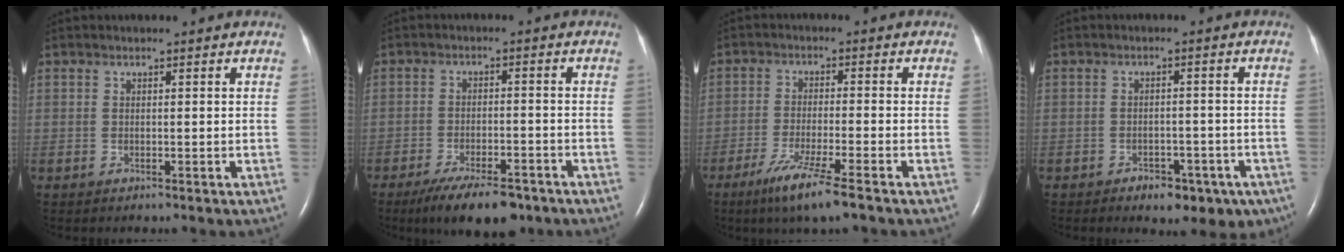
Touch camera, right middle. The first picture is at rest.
{"total": 10.0, "force": [-7.5, 3.1, 5.8], "torque": [-0.094, -0.011, -0.118]}
{"total": 7.5, "force": [-4.9, -0.2, 5.7], "torque": [-0.112, -0.022, -0.088]}
{"total": 6.7, "force": [-4.3, 4.0, 3.4], "torque": [-0.033, 0.014, -0.052]}